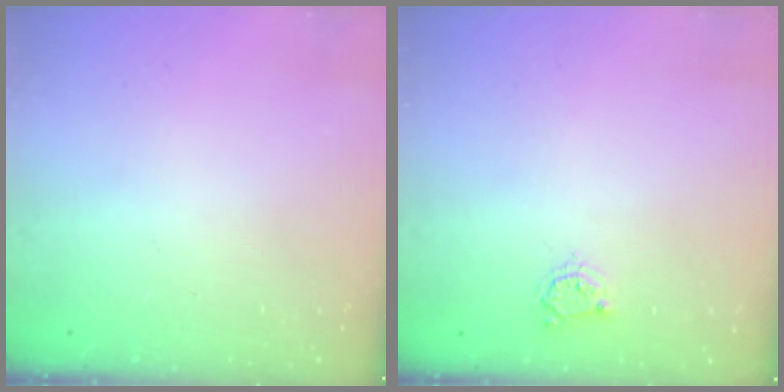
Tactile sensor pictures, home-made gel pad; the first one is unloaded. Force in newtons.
{"total": 3.1, "press": 3.1, "slide": 0.4}